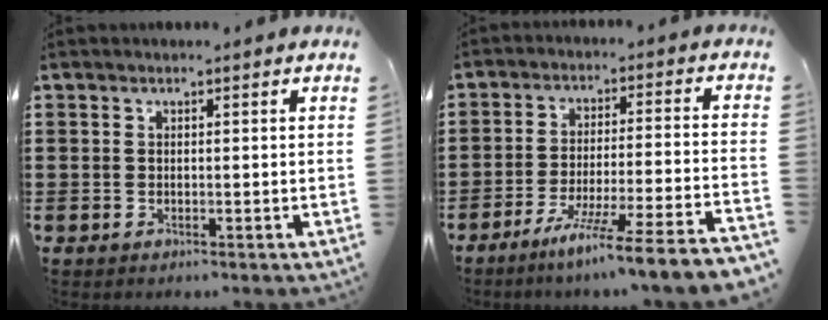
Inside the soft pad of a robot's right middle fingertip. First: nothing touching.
{"total": 8.2, "force": [-6.7, -1.5, 4.4], "torque": [-0.073, -0.018, -0.132]}